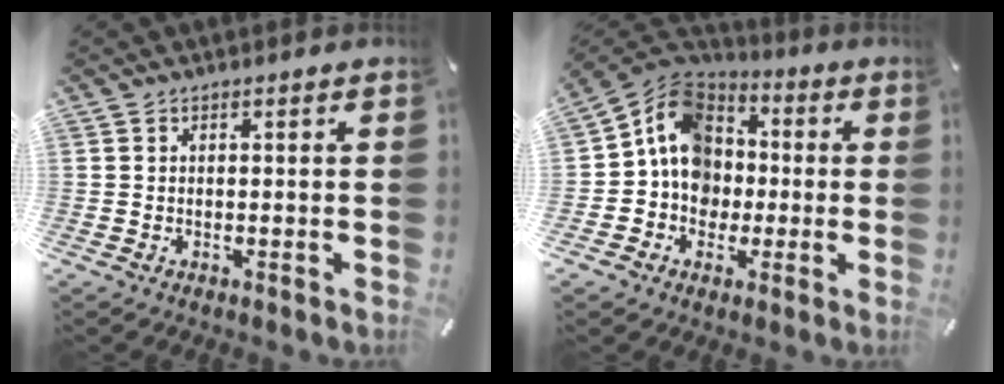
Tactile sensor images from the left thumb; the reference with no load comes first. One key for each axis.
{"total": 12.4, "fx": -0.2, "fy": 11.4, "fz": 4.9, "tx": -0.097, "ty": 0.012, "tz": -0.001}